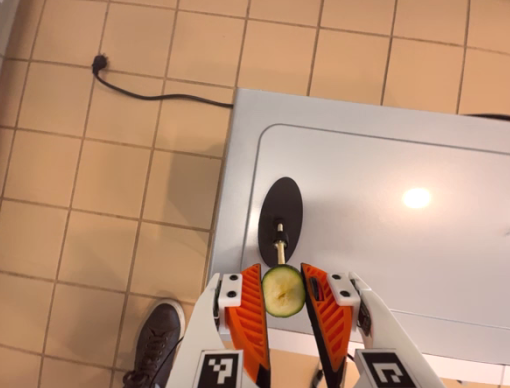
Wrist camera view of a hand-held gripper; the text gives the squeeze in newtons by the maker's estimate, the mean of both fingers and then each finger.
{"total": 6.3, "left": 6.4, "right": 6.3}